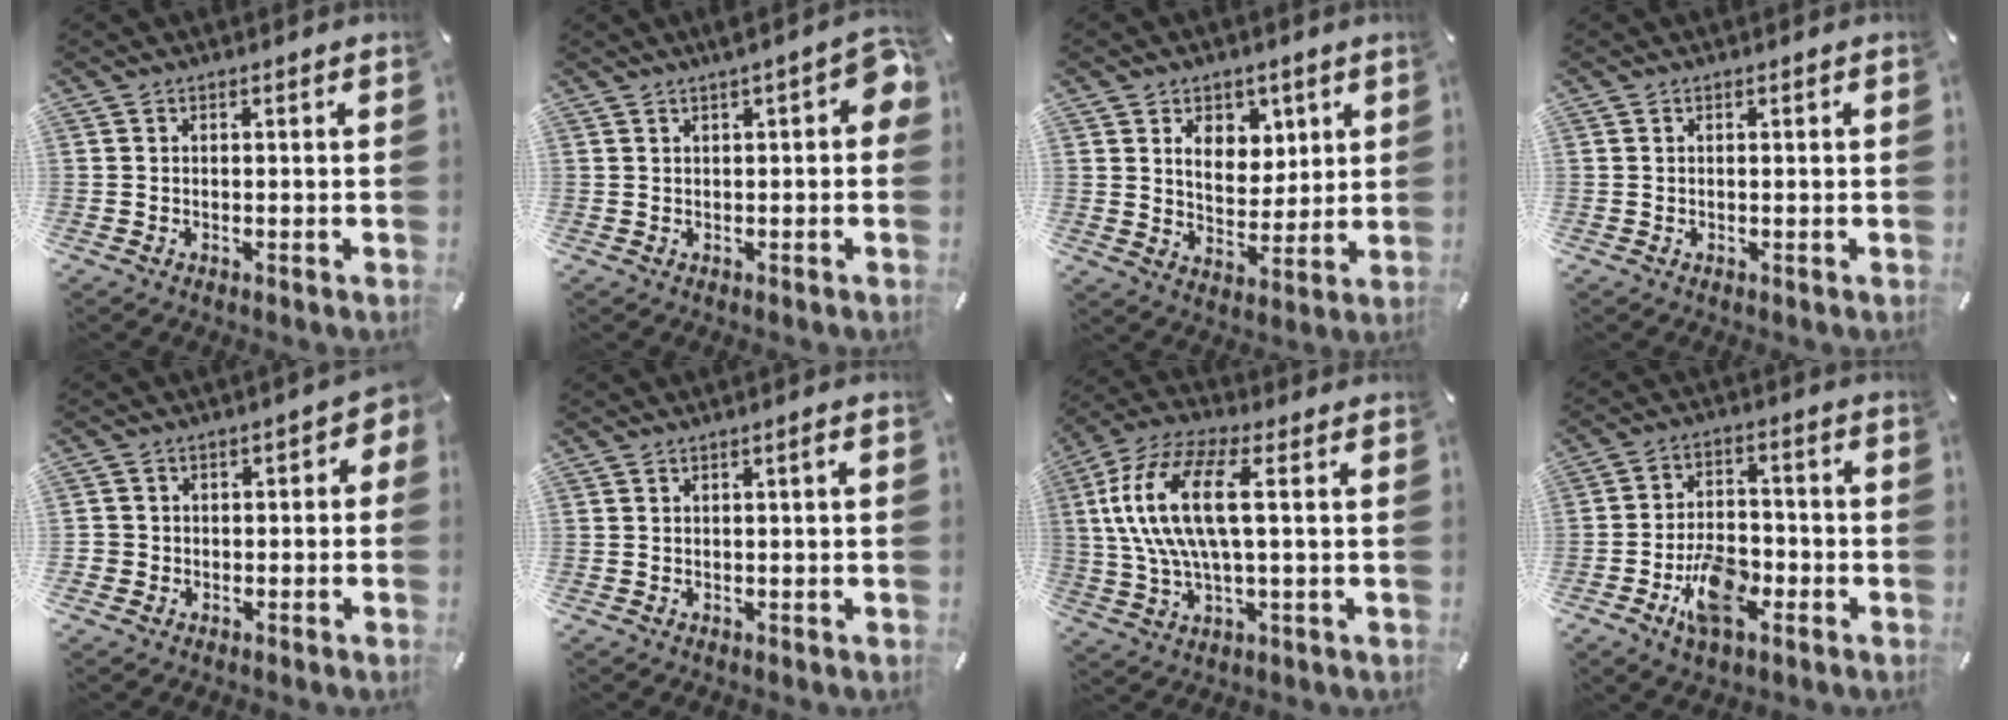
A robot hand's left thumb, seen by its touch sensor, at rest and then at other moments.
{"total": 6.0, "force": [1.3, 2.2, 5.4], "torque": [-0.073, 0.002, 0.020]}
{"total": 8.0, "force": [3.8, 6.1, 3.6], "torque": [-0.055, -0.012, 0.066]}
{"total": 0.0}
{"total": 4.1, "force": [-1.6, 3.5, 1.4], "torque": [-0.018, 0.012, -0.034]}
{"total": 1.2, "force": [0.0, 0.1, 1.2], "torque": [-0.019, 0.000, -0.001]}
{"total": 15.7, "force": [2.5, 6.2, 14.2], "torque": [-0.309, -0.007, 0.036]}
{"total": 11.8, "force": [-5.3, 6.6, 8.3], "torque": [-0.151, 0.020, -0.092]}